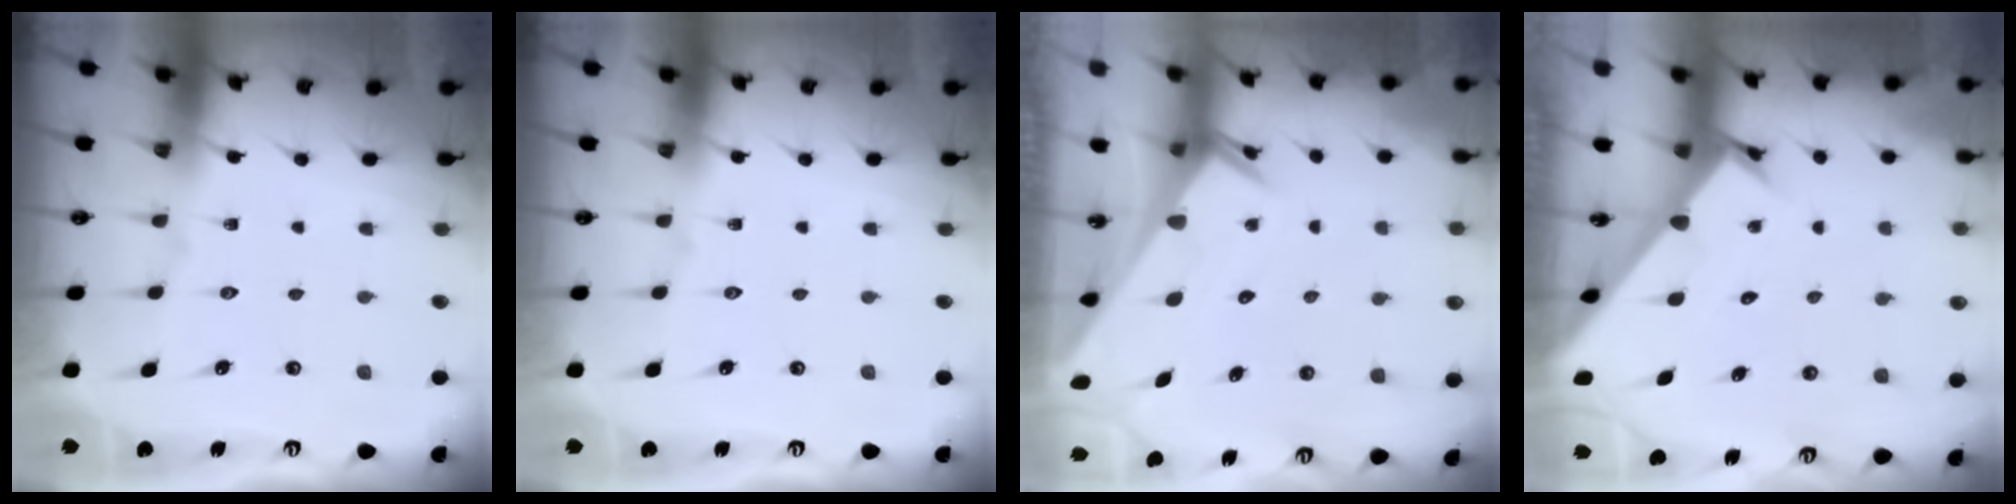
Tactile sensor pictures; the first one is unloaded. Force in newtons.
{"total": 0.0}
{"total": 3.7, "press": 3.7, "slide": 0.4}
{"total": 2.3, "press": 2.3, "slide": 0.2}